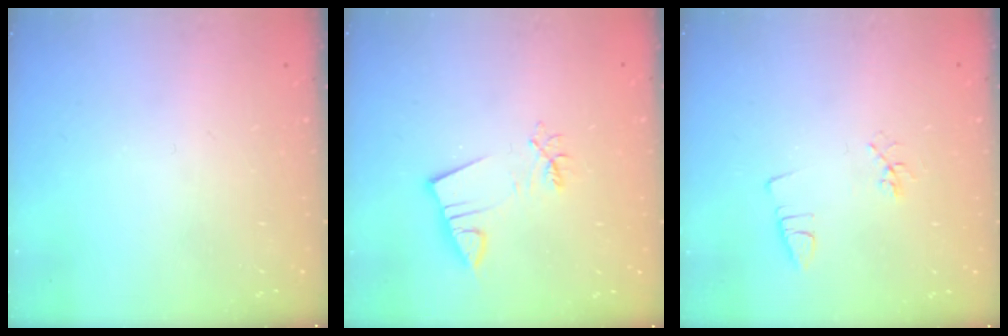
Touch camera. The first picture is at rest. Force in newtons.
{"total": 4.7, "press": 4.7, "slide": 0.6}
{"total": 3.7, "press": 3.3, "slide": 1.7}